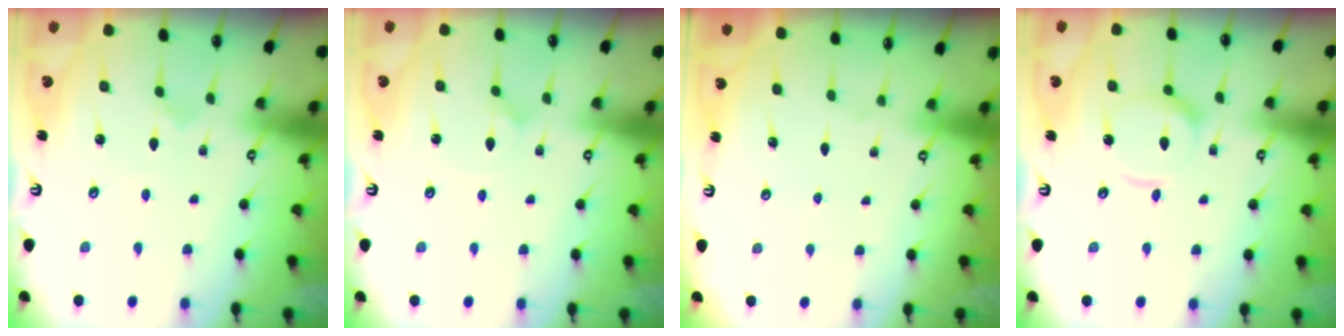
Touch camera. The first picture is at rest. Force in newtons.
{"total": 2.1, "press": 2.1, "slide": 0.0}
{"total": 0.0}
{"total": 11.7, "press": 11.7, "slide": 1.3}